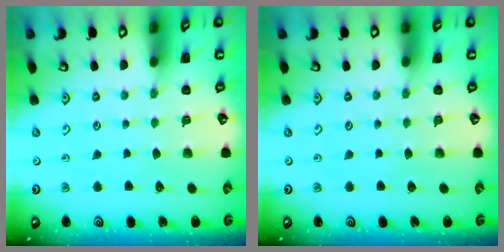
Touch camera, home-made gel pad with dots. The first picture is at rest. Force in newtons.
{"total": 0.0}